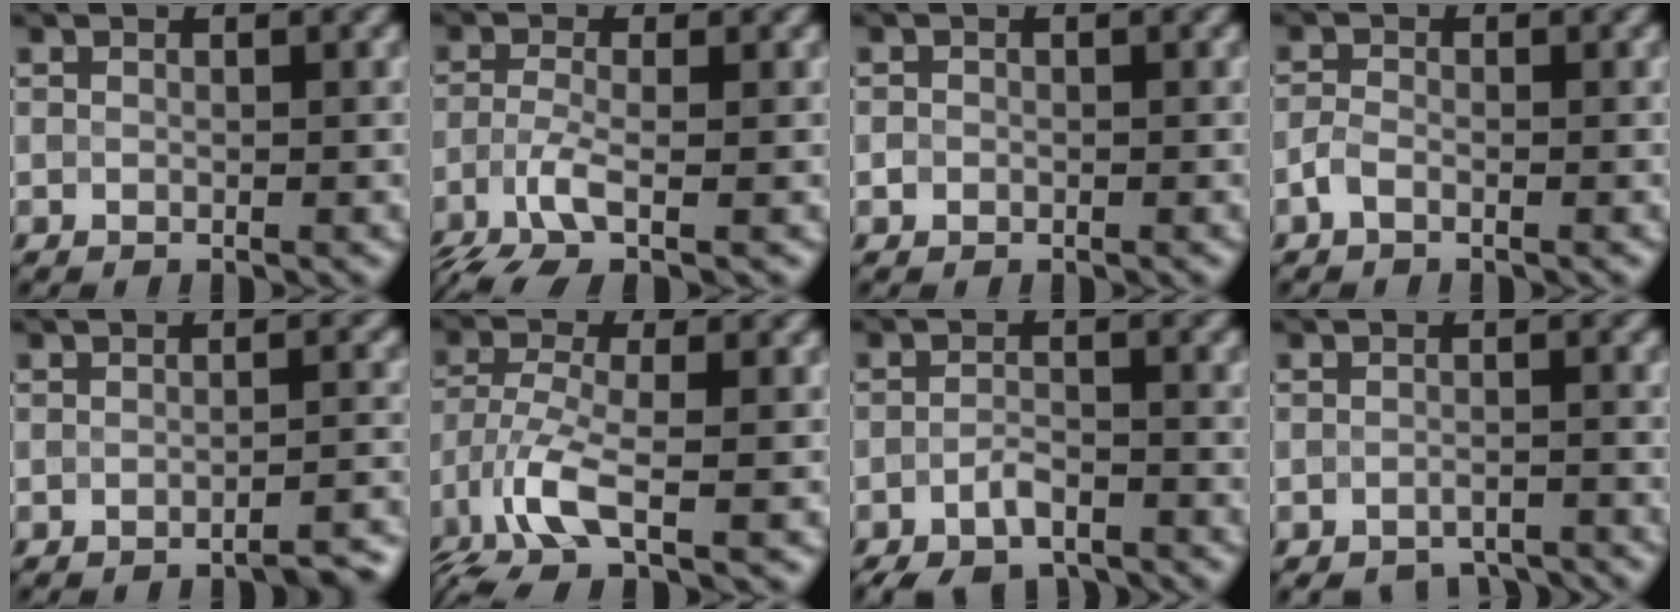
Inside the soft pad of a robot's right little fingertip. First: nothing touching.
{"total": 3.9, "force": [-1.7, 1.0, 3.3], "torque": [-0.073, -0.006, -0.042]}
{"total": 0.6, "force": [-0.2, 0.5, 0.1], "torque": [0.002, -0.003, -0.006]}
{"total": 1.3, "force": [-0.8, 0.6, 0.8], "torque": [-0.021, 0.001, -0.021]}
{"total": 2.2, "force": [-1.9, 0.4, 1.1], "torque": [-0.003, 0.009, -0.030]}
{"total": 5.3, "force": [-2.4, 1.5, 4.5], "torque": [-0.105, -0.007, -0.057]}
{"total": 4.1, "force": [-2.8, 1.8, 2.3], "torque": [-0.038, -0.004, -0.053]}
{"total": 2.6, "force": [-2.3, 0.7, 0.8], "torque": [-0.010, -0.003, -0.032]}